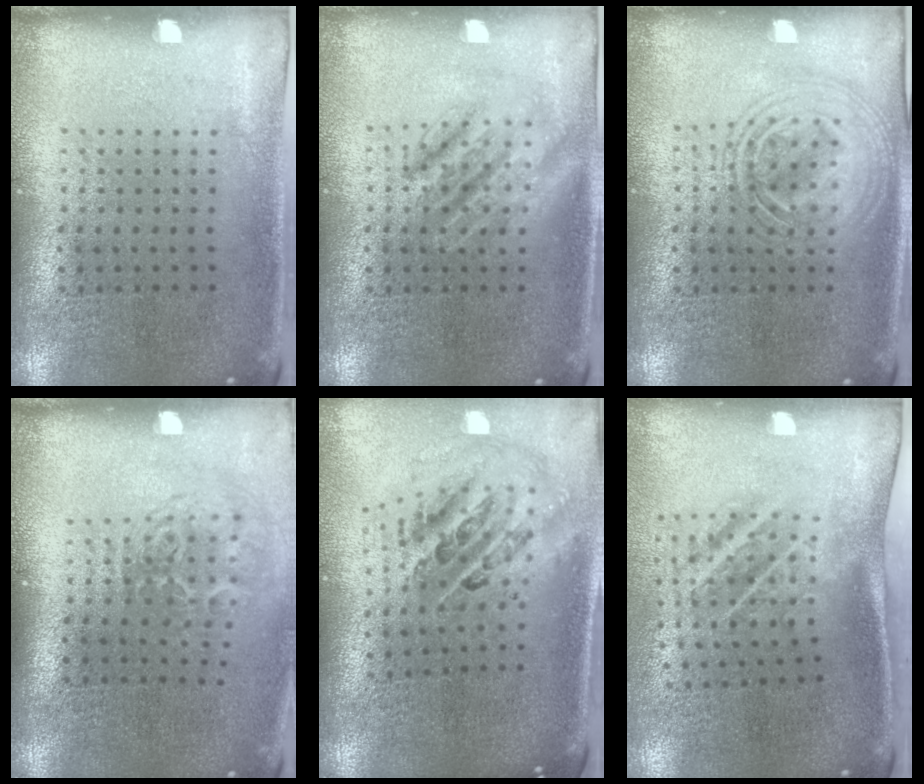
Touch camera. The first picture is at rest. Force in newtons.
{"total": 2.8, "press": 2.8, "slide": 0.4}
{"total": 1.9, "press": 1.9, "slide": 0.3}
{"total": 1.9, "press": 1.2, "slide": 1.4}
{"total": 1.7, "press": 1.4, "slide": 1.1}
{"total": 1.8, "press": 1.1, "slide": 1.4}